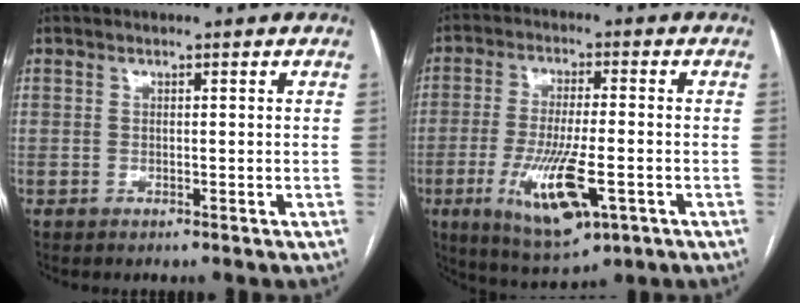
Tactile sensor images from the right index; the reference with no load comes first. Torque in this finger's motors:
{"motor_torque": [1.22, -0.92, 0.38, 0.10]}